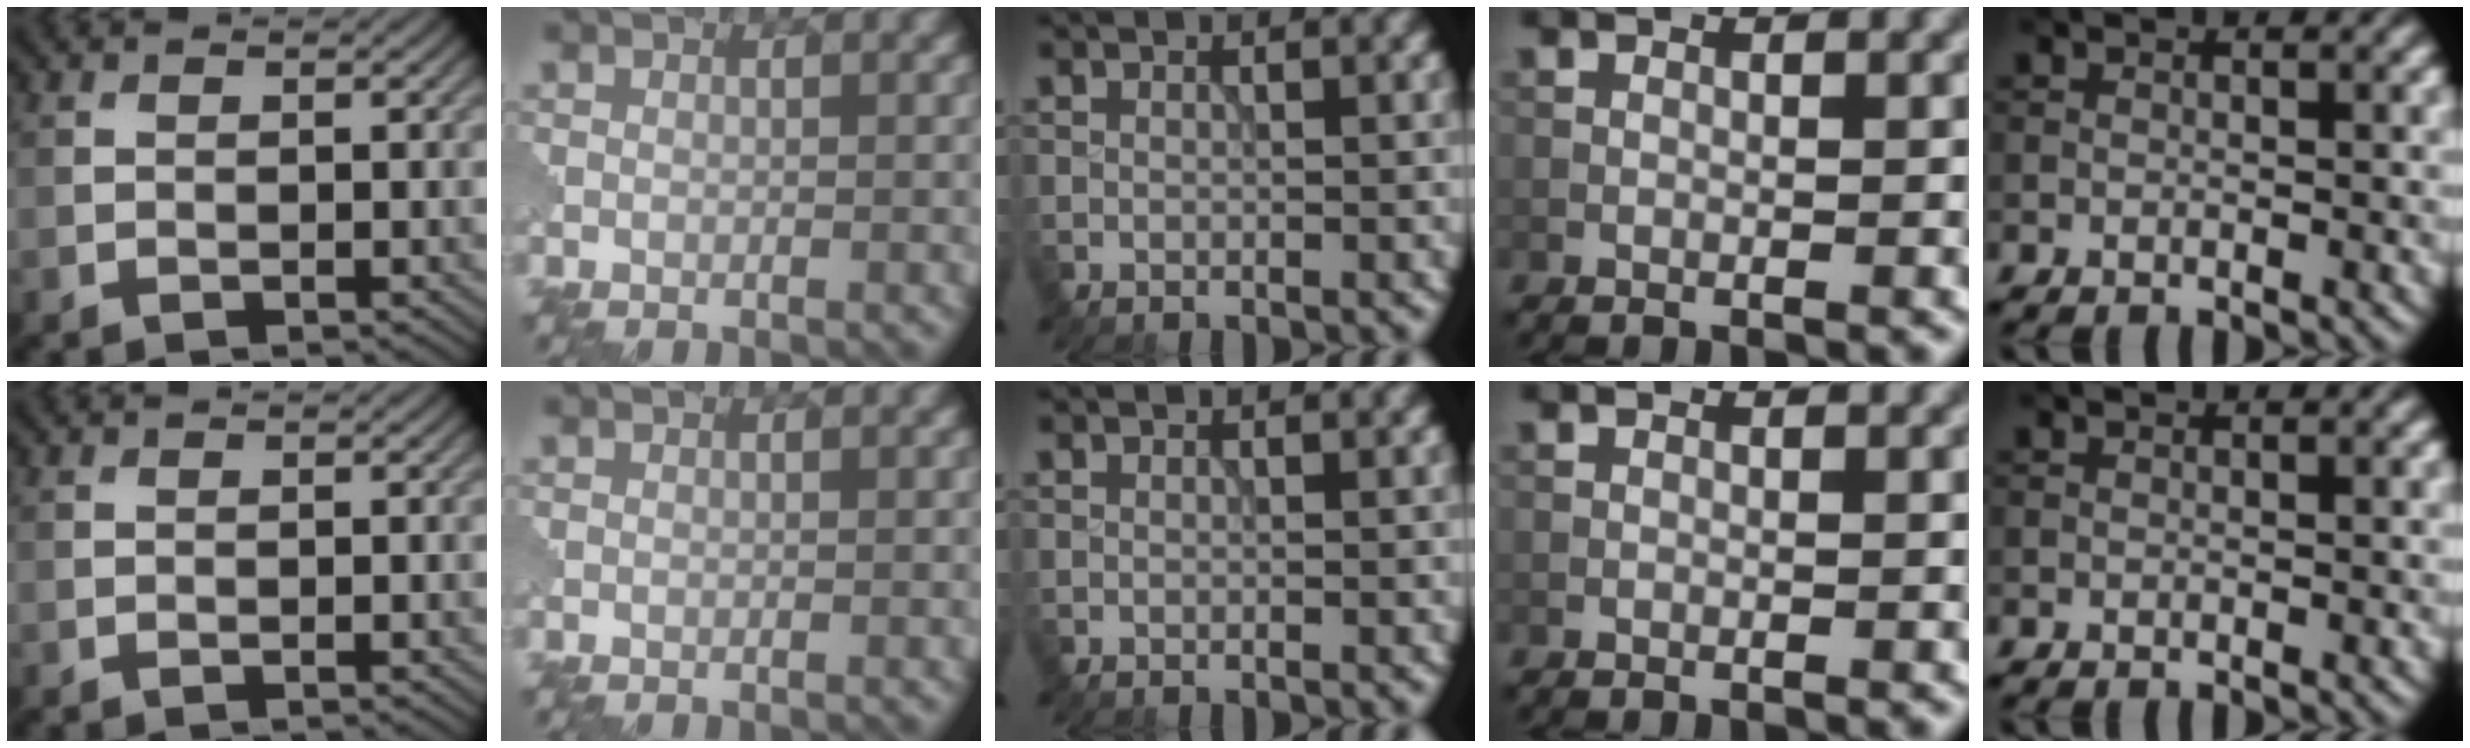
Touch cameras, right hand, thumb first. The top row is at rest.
{}